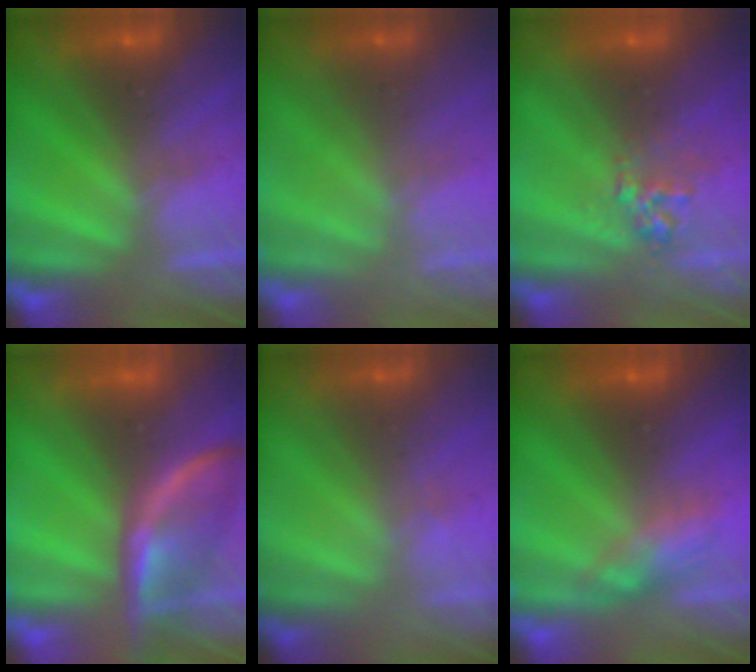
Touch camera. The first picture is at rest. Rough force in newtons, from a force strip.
{"total": 2.3}
{"total": 2.6}
{"total": 2.4}
{"total": 1.5}
{"total": 2.7}